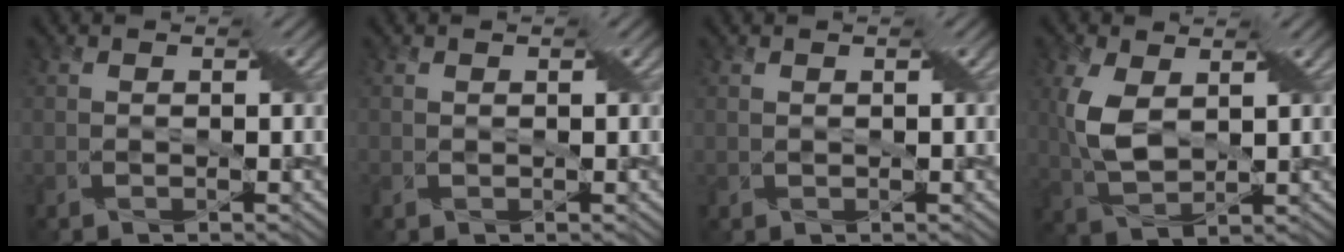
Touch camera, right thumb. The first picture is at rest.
{"total": 0.0}
{"total": 0.0}
{"total": 6.1, "force": [1.5, 3.4, 4.9], "torque": [-0.122, 0.004, 0.032]}